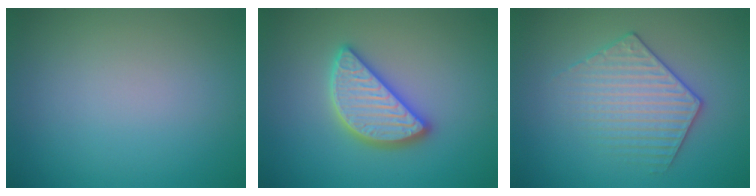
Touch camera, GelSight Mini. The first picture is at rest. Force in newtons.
{"total": 4.8, "press": 4.7, "slide": 0.4}
{"total": 3.5, "press": 3.4, "slide": 0.7}